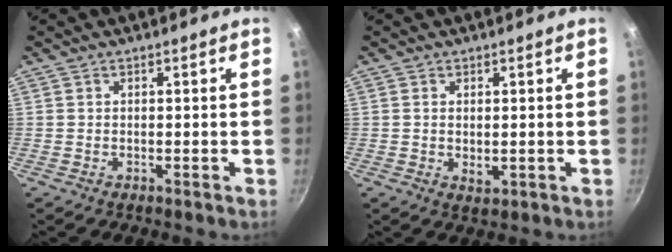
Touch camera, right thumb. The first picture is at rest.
{"total": 2.3, "force": [0.2, 1.4, 1.9], "torque": [-0.030, -0.007, 0.006]}